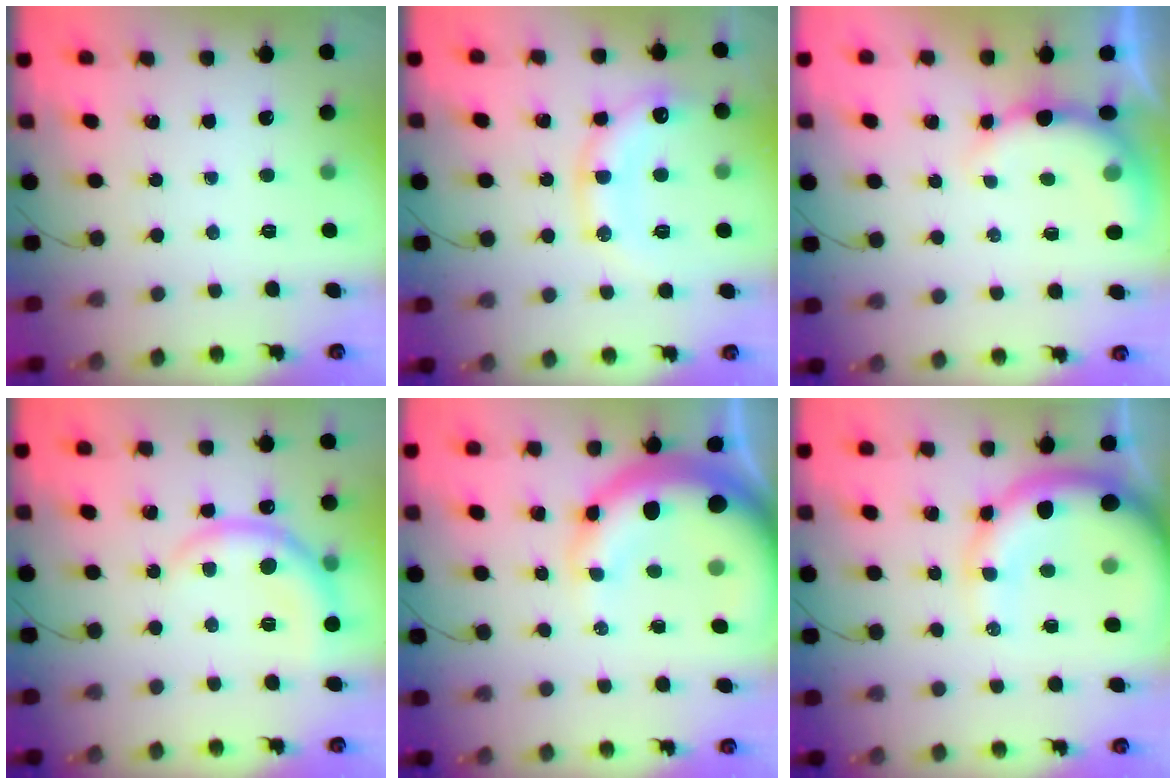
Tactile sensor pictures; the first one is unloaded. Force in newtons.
{"total": 14.3, "press": 14.3, "slide": 1.3}
{"total": 8.3, "press": 8.2, "slide": 1.4}
{"total": 9.3, "press": 9.2, "slide": 0.5}
{"total": 15.4, "press": 15.0, "slide": 3.3}
{"total": 15.0, "press": 14.6, "slide": 3.1}